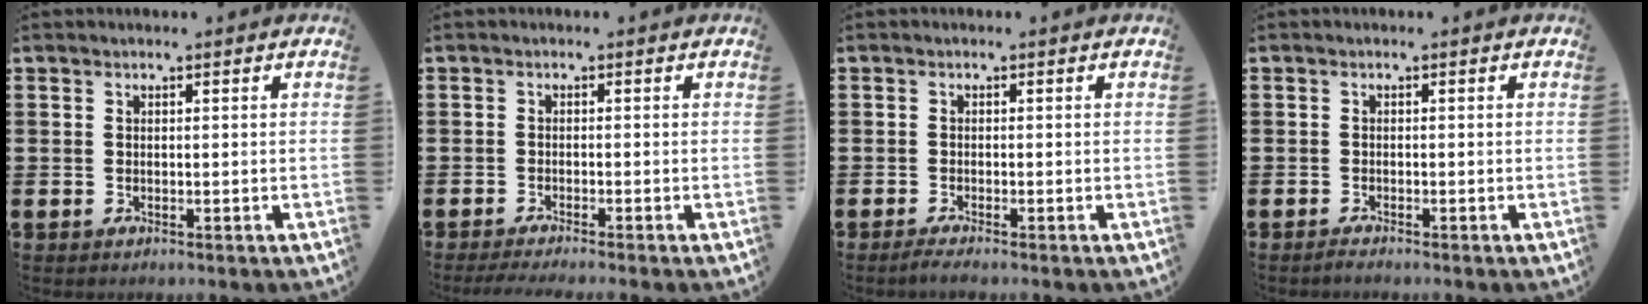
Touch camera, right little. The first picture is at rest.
{"total": 1.3, "force": [-0.9, 0.0, 0.8], "torque": [-0.012, 0.000, -0.018]}
{"total": 1.0, "force": [-0.6, 0.0, 0.7], "torque": [-0.012, -0.003, -0.012]}
{"total": 0.6, "force": [-0.5, 0.0, 0.3], "torque": [-0.006, -0.003, -0.010]}